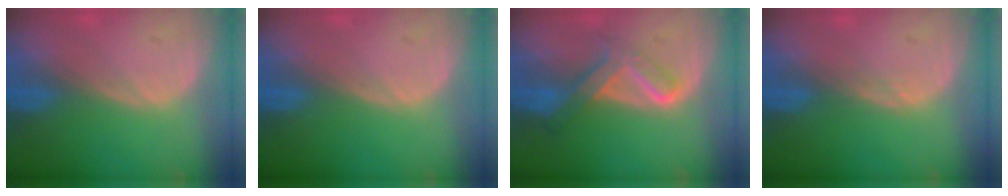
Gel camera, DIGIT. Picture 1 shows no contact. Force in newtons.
{"total": 0.0}
{"total": 6.7, "press": 5.6, "slide": 3.6}
{"total": 0.7, "press": 0.7, "slide": 0.1}